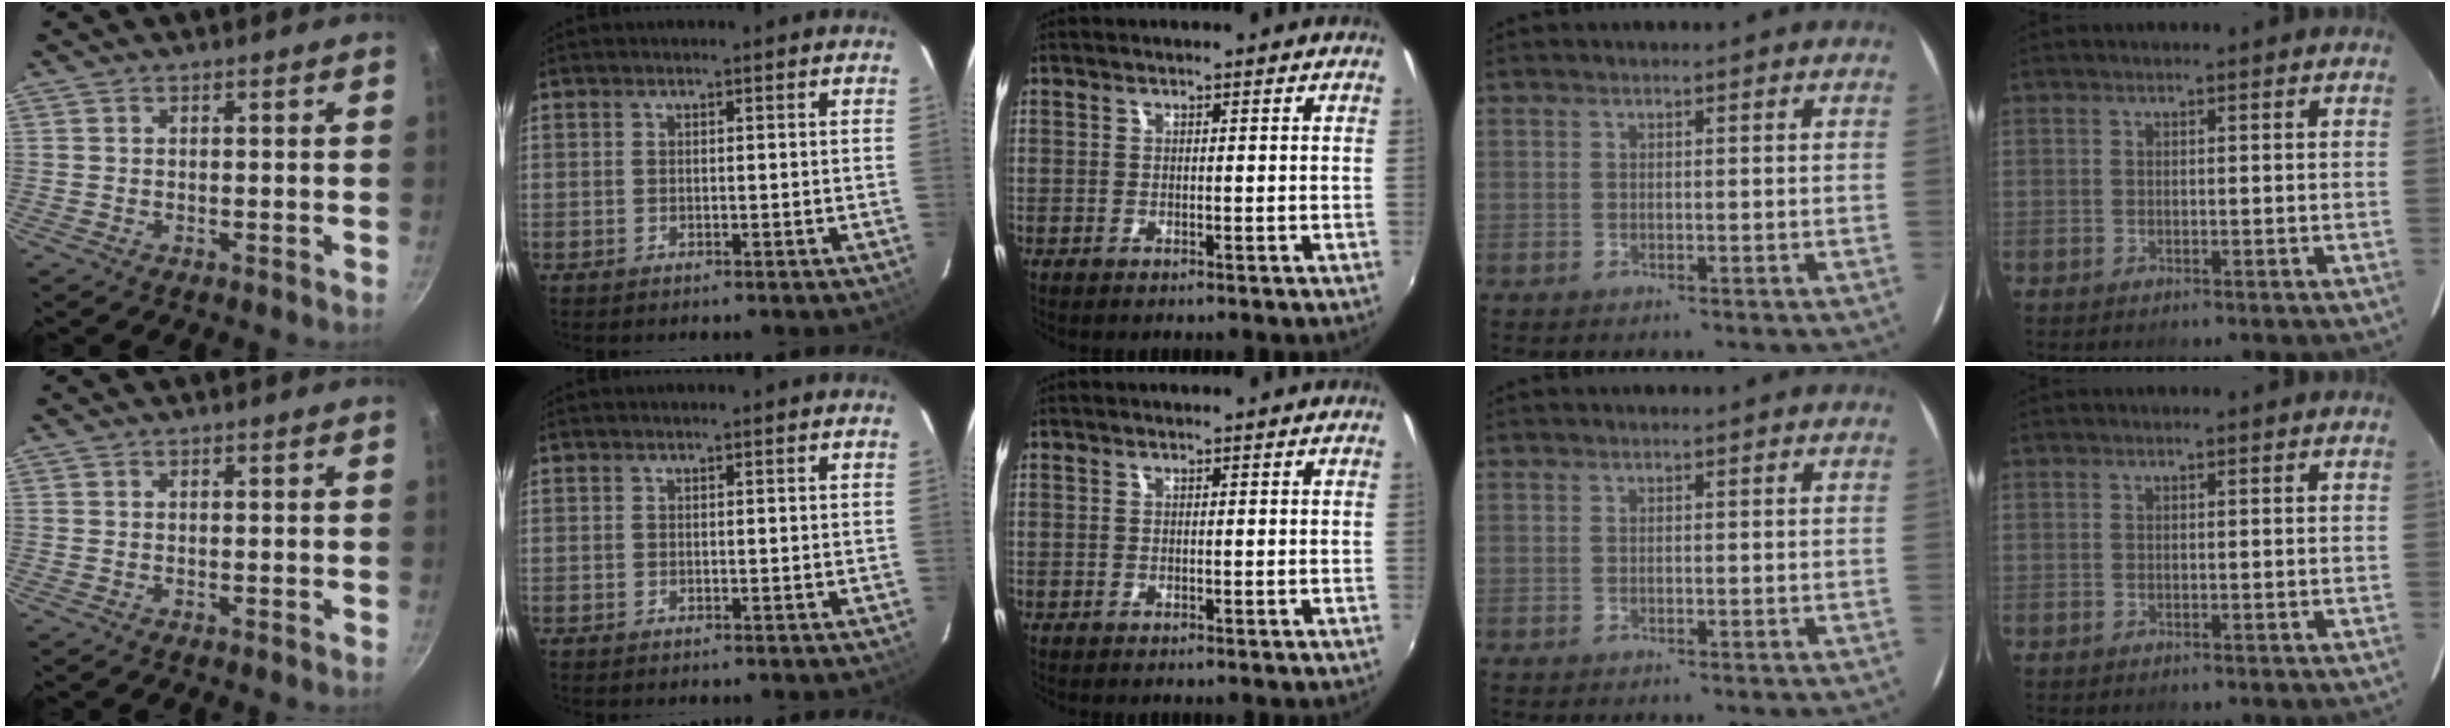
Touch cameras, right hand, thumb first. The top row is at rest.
{}